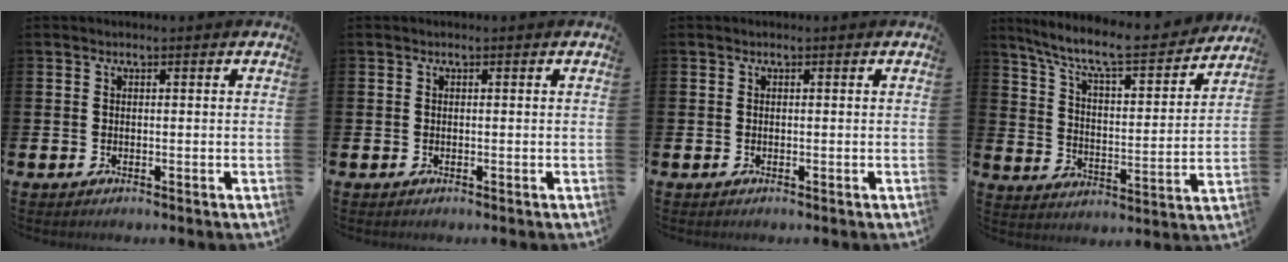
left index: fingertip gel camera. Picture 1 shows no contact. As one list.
[{"total": 0.0}, {"total": 0.0}, {"total": 9.4, "force": [8.1, 1.8, 4.3], "torque": [-0.113, -0.053, 0.135]}]